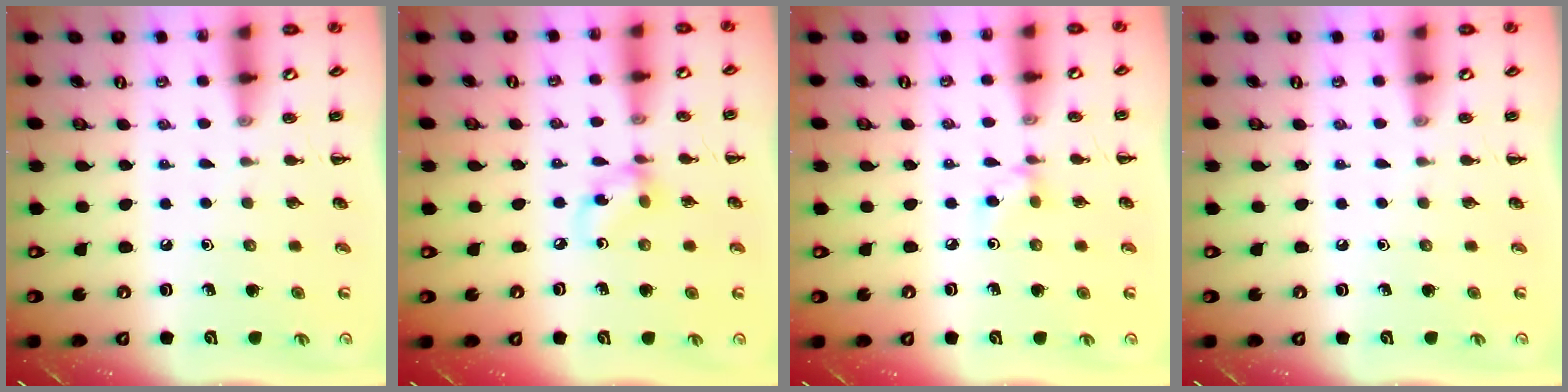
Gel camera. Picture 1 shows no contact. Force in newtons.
{"total": 6.8, "press": 6.7, "slide": 1.0}
{"total": 4.3, "press": 4.0, "slide": 1.5}
{"total": 0.0}